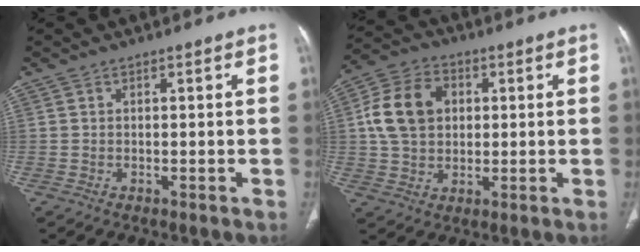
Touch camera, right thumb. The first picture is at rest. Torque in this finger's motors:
{"motor_torque": [1.55, 1.46, 0.63, -0.84, 0.07]}